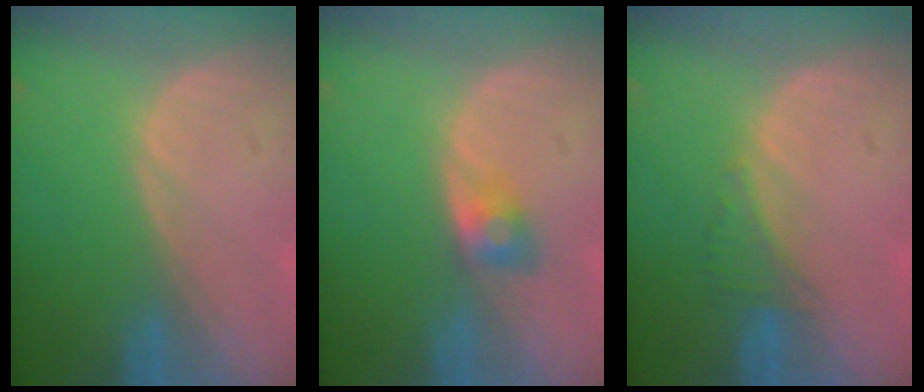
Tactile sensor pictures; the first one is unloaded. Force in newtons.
{"total": 2.8, "press": 2.6, "slide": 1.2}
{"total": 1.9, "press": 1.8, "slide": 0.7}